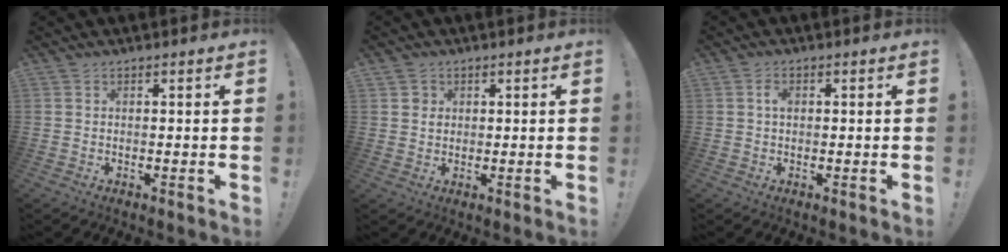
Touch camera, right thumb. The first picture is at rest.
{"total": 2.7, "force": [1.1, 2.4, 0.2], "torque": [0.000, -0.003, 0.018]}
{"total": 2.1, "force": [0.2, 1.4, 1.6], "torque": [-0.017, 0.001, -0.002]}